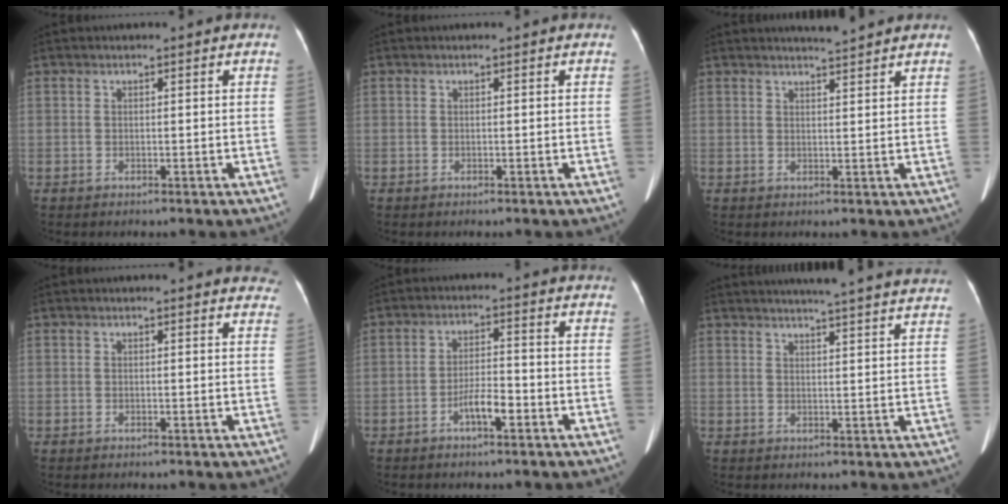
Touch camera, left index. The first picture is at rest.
{"total": 0.0}
{"total": 3.1, "force": [2.9, -0.7, 0.8], "torque": [-0.014, -0.003, 0.046]}
{"total": 5.5, "force": [5.2, 1.6, 0.8], "torque": [0.016, -0.007, 0.029]}
{"total": 4.2, "force": [-2.3, 1.0, 3.4], "torque": [-0.064, 0.006, -0.043]}
{"total": 19.5, "force": [18.0, 0.5, 7.5], "torque": [-0.105, -0.012, 0.216]}